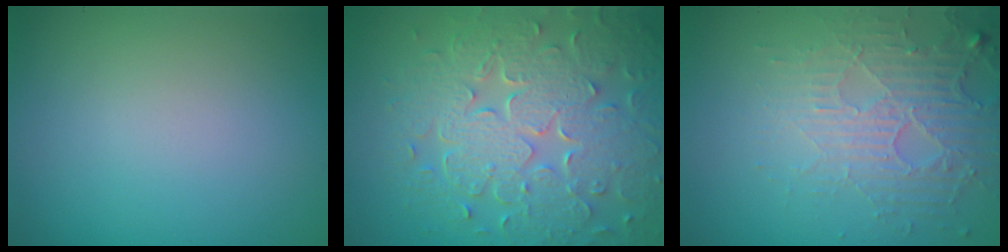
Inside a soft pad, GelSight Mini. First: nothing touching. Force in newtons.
{"total": 8.2, "press": 5.9, "slide": 5.6}
{"total": 5.1, "press": 3.4, "slide": 3.8}